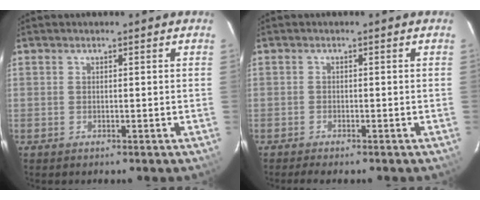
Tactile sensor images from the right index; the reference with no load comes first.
{"total": 2.9, "force": [-2.5, 0.6, 1.2], "torque": [-0.026, -0.011, -0.042]}